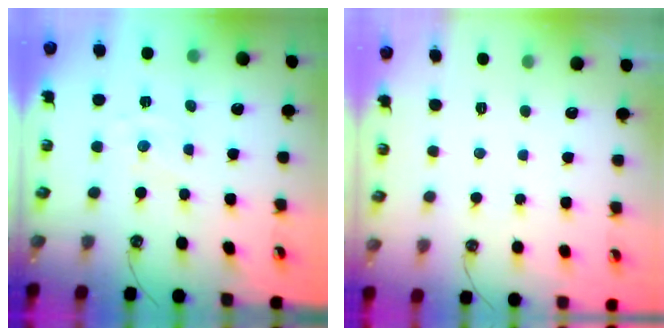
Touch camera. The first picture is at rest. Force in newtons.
{"total": 0.0}